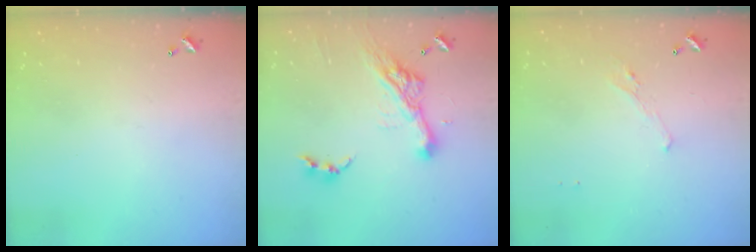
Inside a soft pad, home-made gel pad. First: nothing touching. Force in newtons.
{"total": 11.0, "press": 10.9, "slide": 1.4}
{"total": 0.8, "press": 0.4, "slide": 0.7}